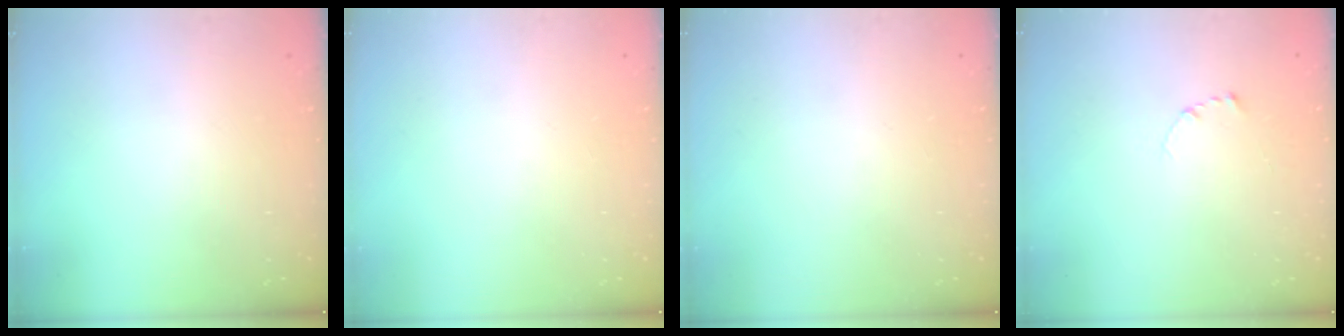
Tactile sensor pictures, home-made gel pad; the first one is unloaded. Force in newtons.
{"total": 0.0}
{"total": 0.0}
{"total": 2.3, "press": 2.3, "slide": 0.2}